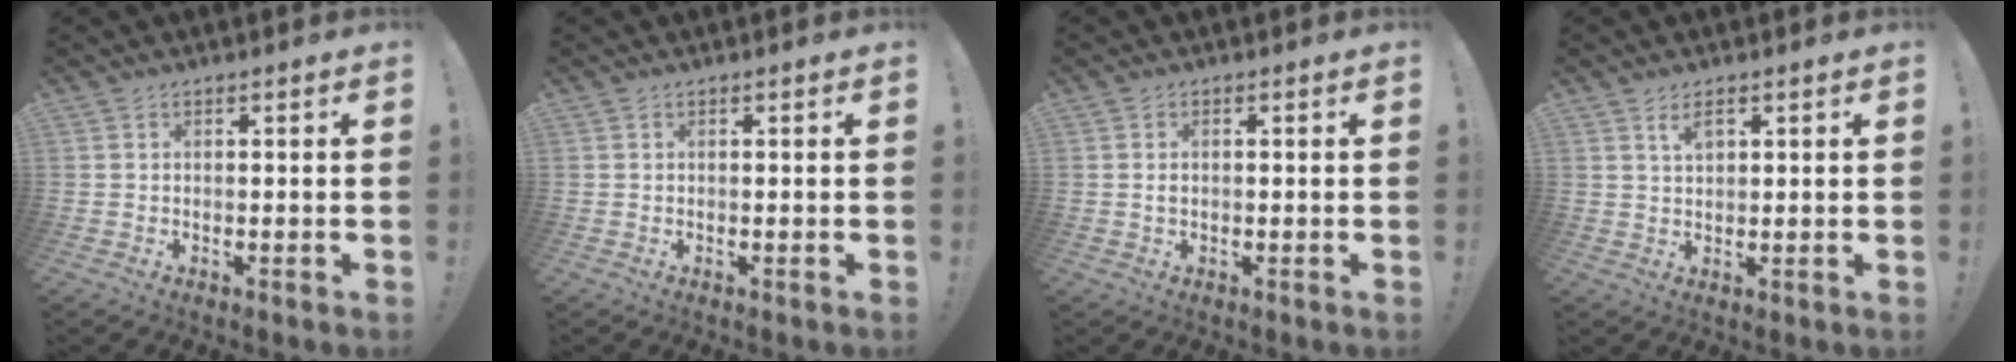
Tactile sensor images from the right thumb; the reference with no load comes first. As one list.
[{"total": 0.0}, {"total": 0.9, "force": [0.2, 0.7, 0.6], "torque": [-0.013, 0.005, 0.004]}, {"total": 3.6, "force": [2.1, 1.4, 2.5], "torque": [-0.037, -0.005, 0.035]}]